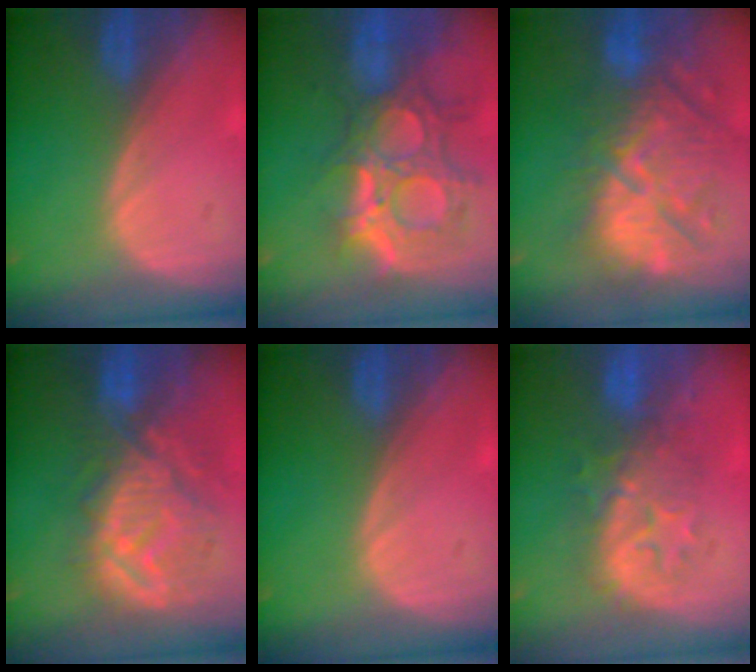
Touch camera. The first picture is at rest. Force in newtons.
{"total": 12.1, "press": 10.8, "slide": 5.5}
{"total": 12.1, "press": 11.6, "slide": 3.2}
{"total": 11.2, "press": 10.4, "slide": 4.3}
{"total": 0.0}
{"total": 8.3, "press": 8.2, "slide": 1.4}